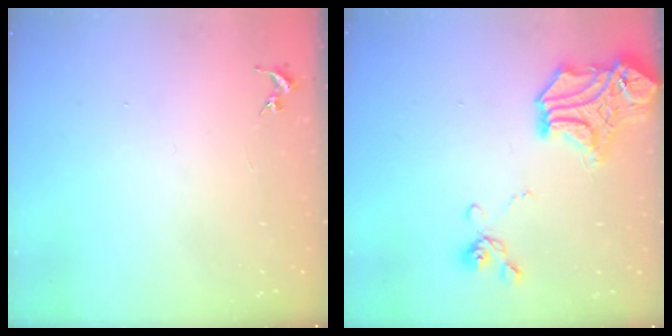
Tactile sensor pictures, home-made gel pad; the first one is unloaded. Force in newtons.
{"total": 18.0, "press": 17.9, "slide": 1.8}